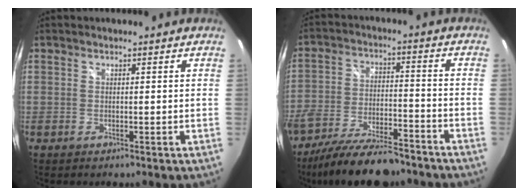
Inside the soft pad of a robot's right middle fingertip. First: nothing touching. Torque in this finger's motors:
{"motor_torque": [1.14, -0.99, 0.46, 0.21]}